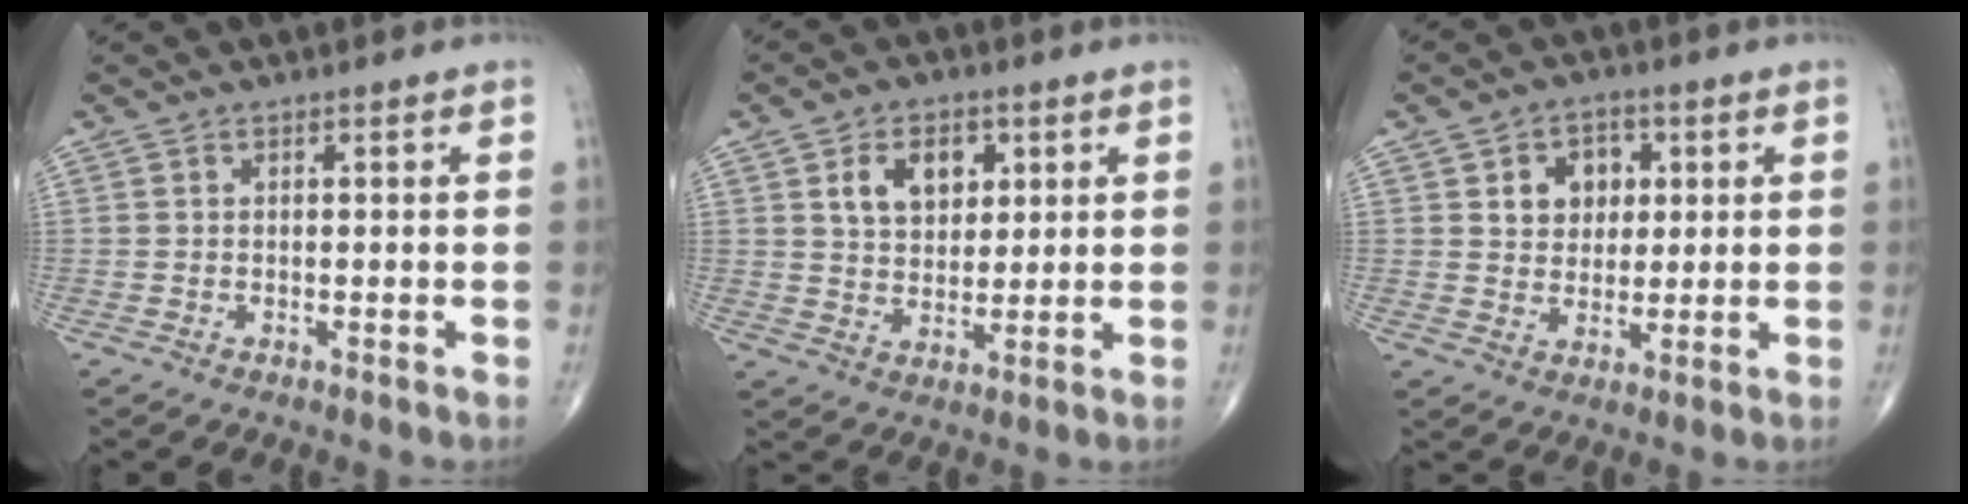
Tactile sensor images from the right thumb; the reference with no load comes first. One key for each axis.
{"total": 8.3, "fx": 3.2, "fy": 5.6, "fz": 5.3, "tx": -0.056, "ty": -0.016, "tz": 0.055}
{"total": 7.1, "fx": 2.2, "fy": 5.6, "fz": 3.8, "tx": -0.021, "ty": -0.005, "tz": 0.032}